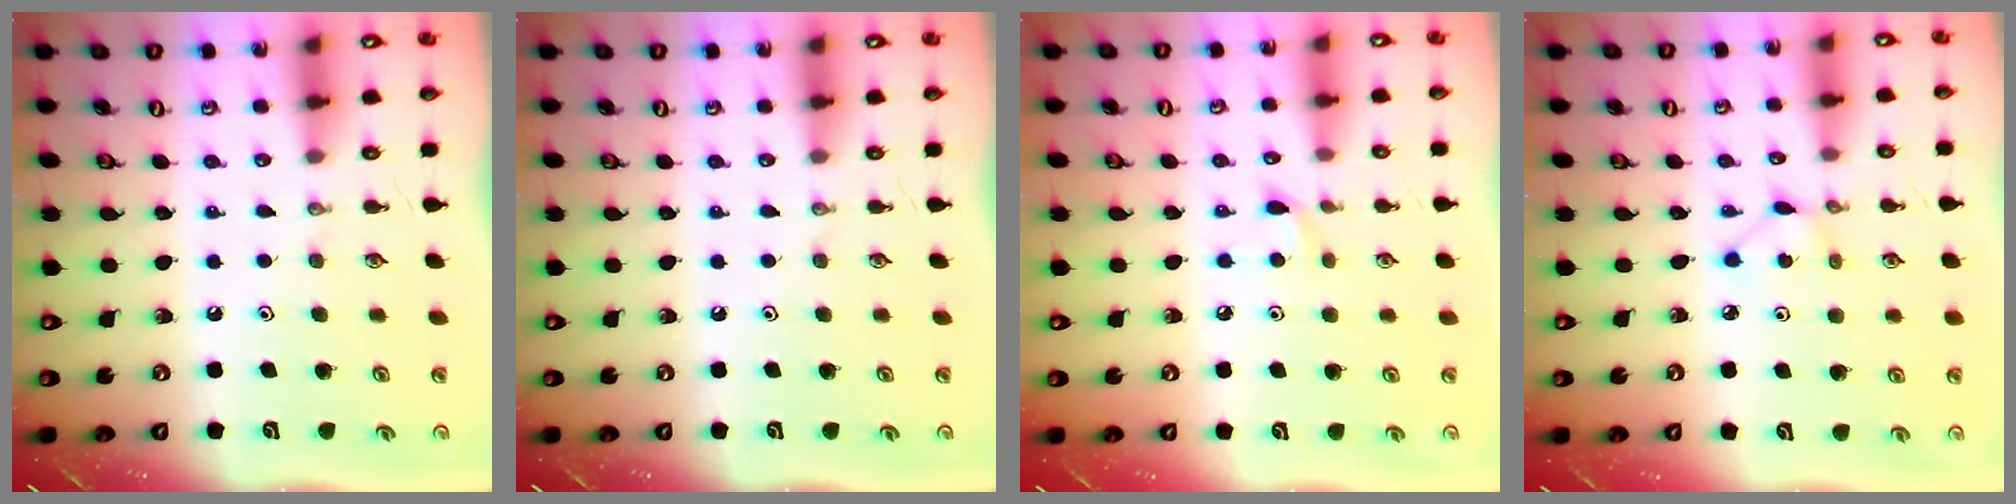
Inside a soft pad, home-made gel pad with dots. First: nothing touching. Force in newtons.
{"total": 0.0}
{"total": 5.7, "press": 5.7, "slide": 0.7}
{"total": 2.8, "press": 2.8, "slide": 0.3}